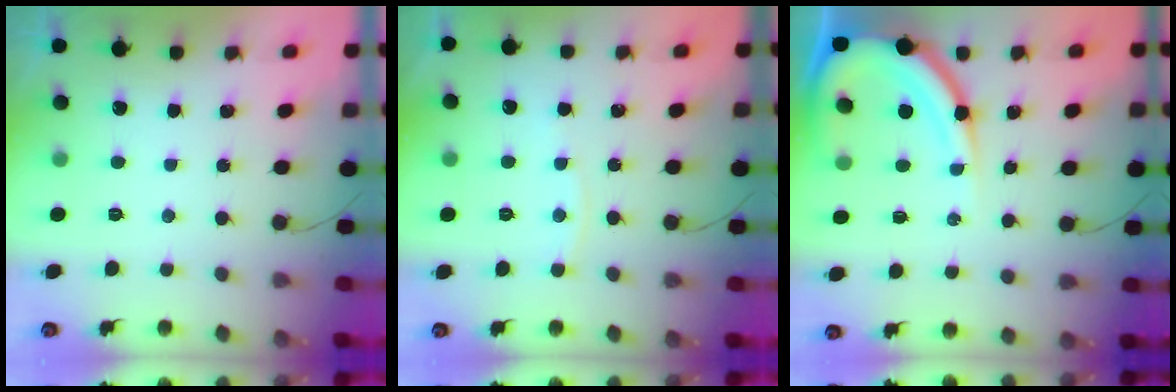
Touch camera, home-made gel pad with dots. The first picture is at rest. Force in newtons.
{"total": 3.8, "press": 3.7, "slide": 0.5}
{"total": 16.2, "press": 16.1, "slide": 1.4}